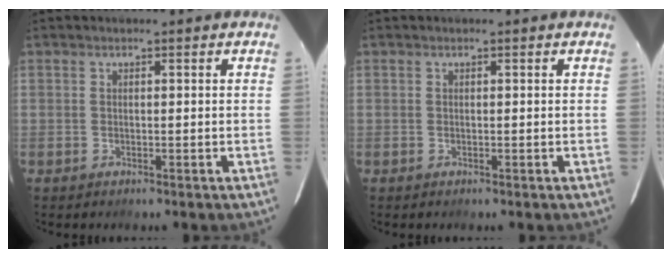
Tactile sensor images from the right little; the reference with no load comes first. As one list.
[{"total": 0.0}]